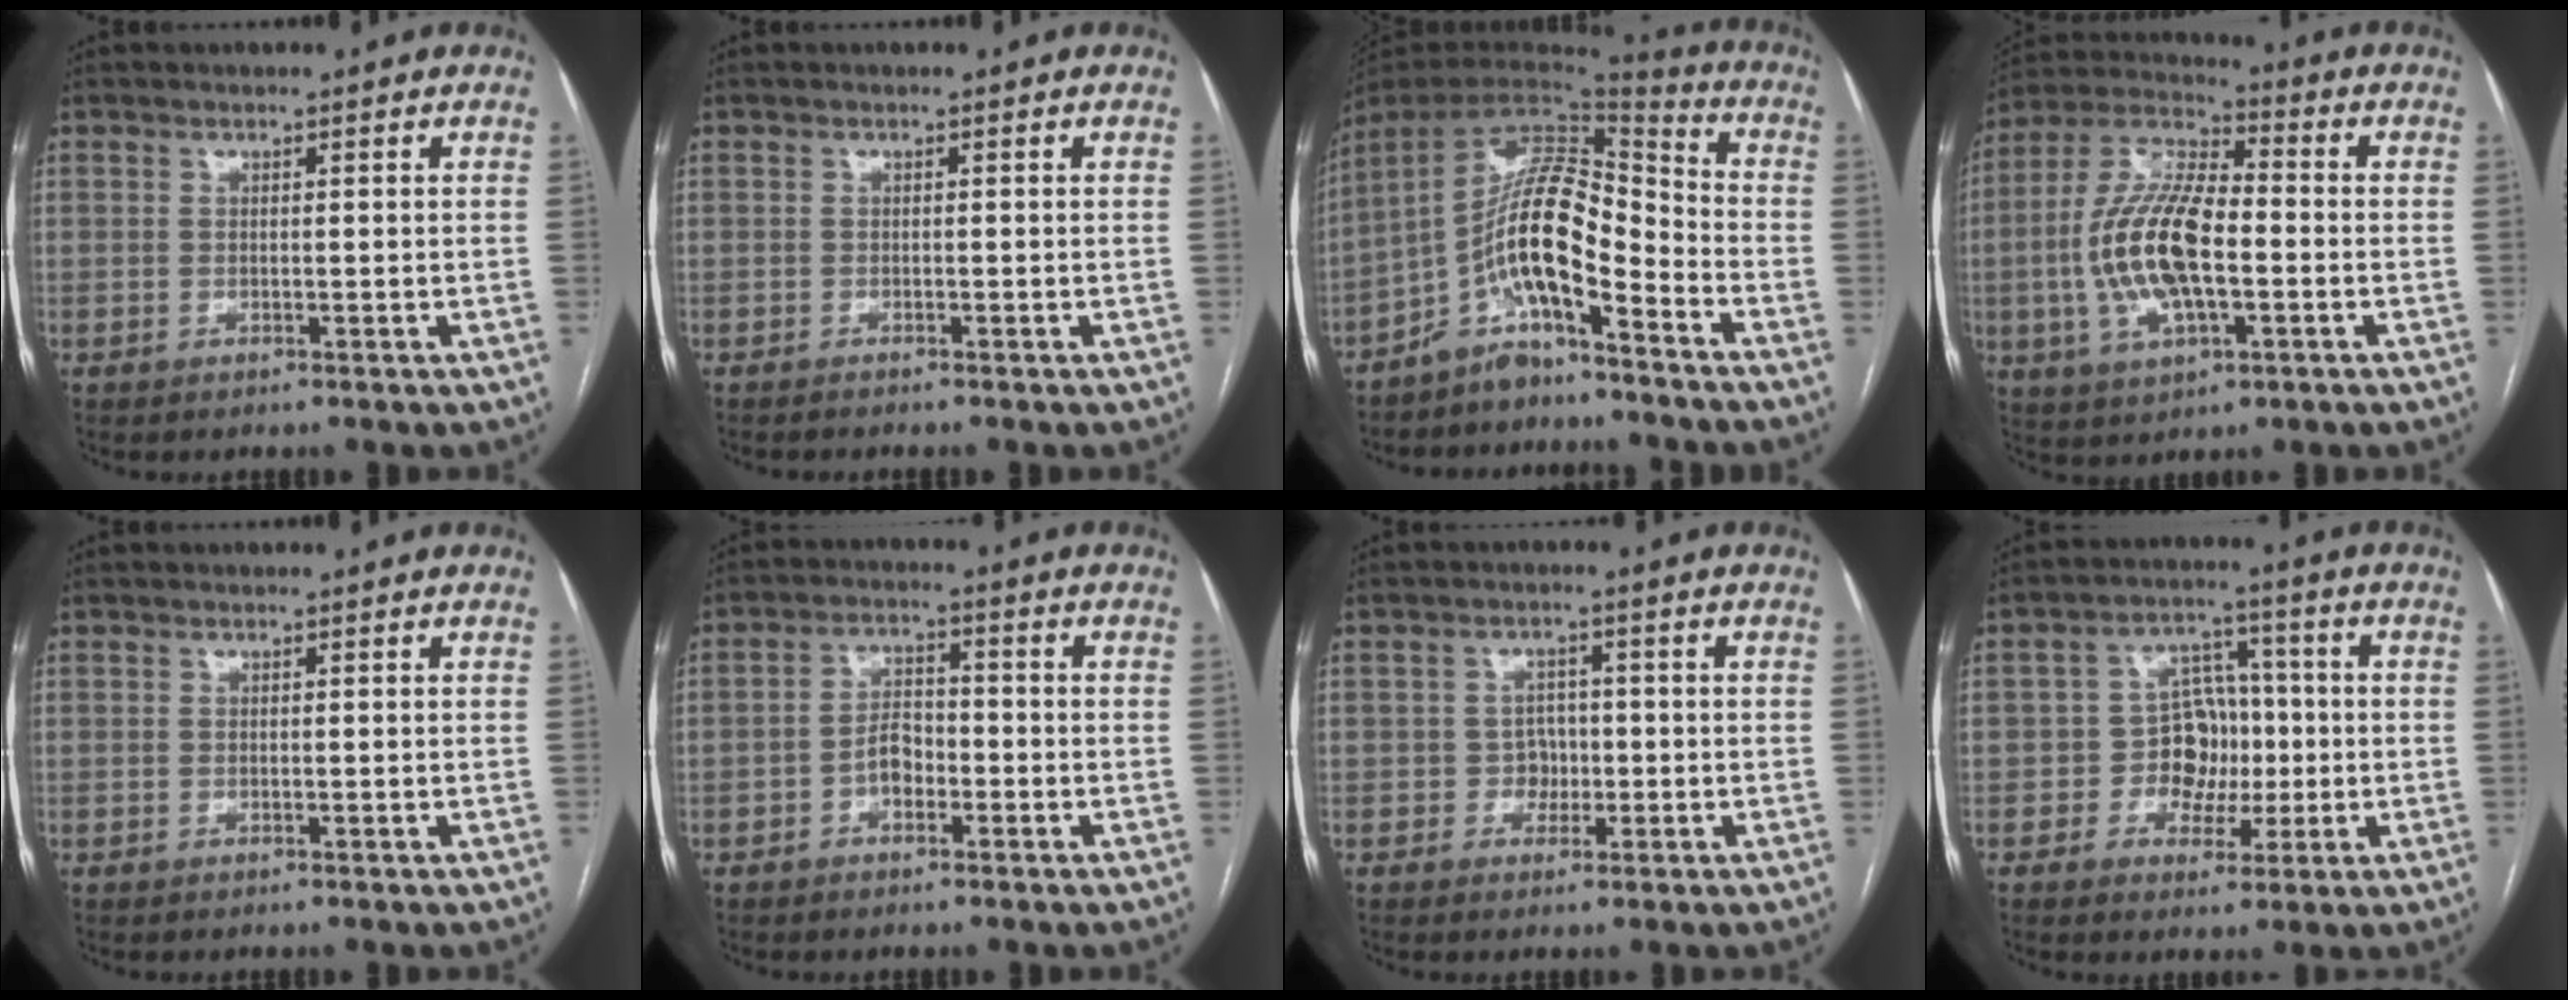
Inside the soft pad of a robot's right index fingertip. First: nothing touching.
{"total": 0.8, "force": [-0.7, -0.2, 0.3], "torque": [-0.007, -0.002, -0.011]}
{"total": 13.1, "force": [-6.6, 3.1, 10.9], "torque": [-0.200, 0.027, -0.117]}
{"total": 15.5, "force": [-2.3, 5.8, 14.1], "torque": [-0.301, 0.012, -0.042]}
{"total": 0.0}
{"total": 4.2, "force": [-1.7, 2.5, 2.9], "torque": [-0.056, 0.014, -0.034]}
{"total": 2.9, "force": [-0.7, 2.6, 1.0], "torque": [-0.007, 0.009, -0.010]}
{"total": 7.5, "force": [-1.0, 6.2, 4.1], "torque": [-0.061, 0.028, -0.013]}